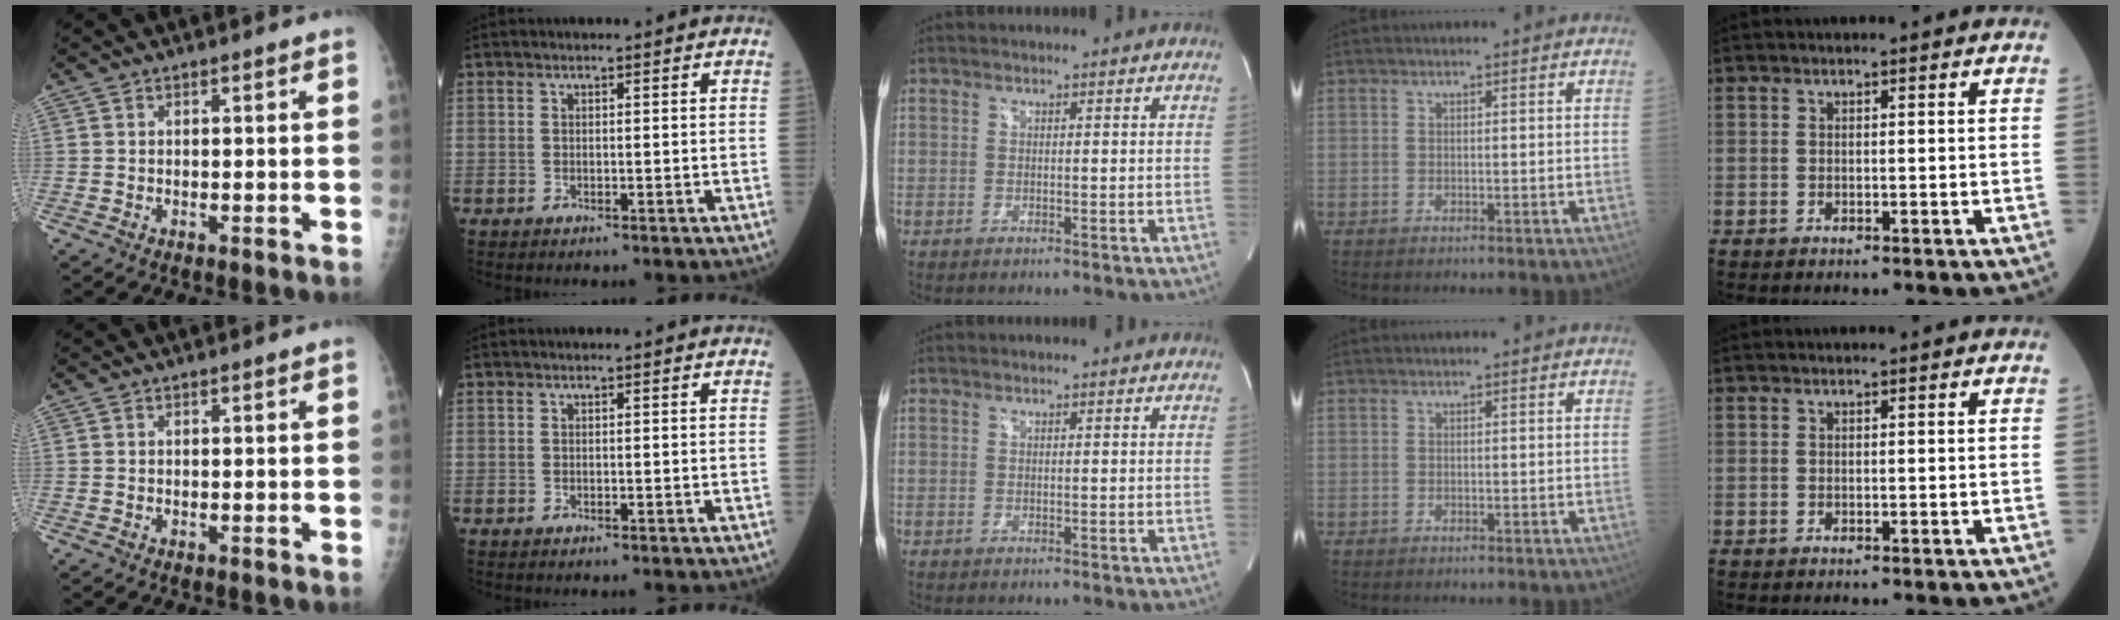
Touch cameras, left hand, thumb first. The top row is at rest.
{}